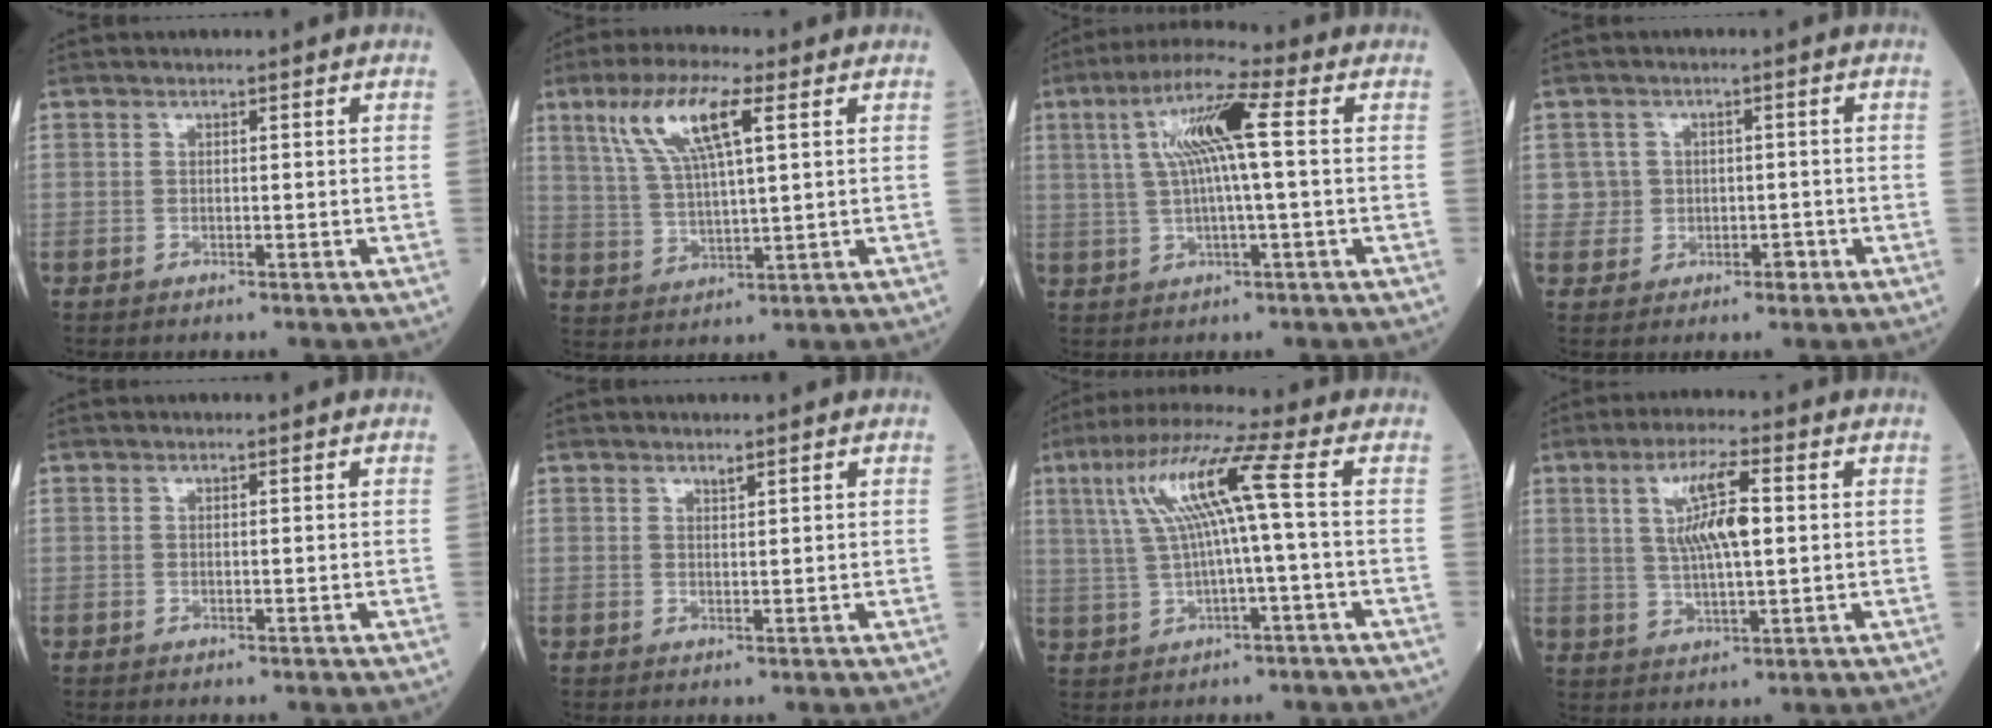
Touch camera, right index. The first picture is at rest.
{"total": 10.5, "force": [4.7, 1.9, 9.2], "torque": [-0.191, 0.017, 0.093]}
{"total": 10.6, "force": [2.3, 0.8, 10.3], "torque": [-0.201, 0.024, 0.039]}
{"total": 3.4, "force": [-0.2, 3.4, 0.3], "torque": [0.009, 0.008, 0.001]}
{"total": 0.0}
{"total": 0.9, "force": [0.8, 0.1, 0.4], "torque": [-0.010, -0.005, 0.014]}
{"total": 10.4, "force": [1.6, -0.5, 10.2], "torque": [-0.196, 0.029, 0.034]}
{"total": 8.6, "force": [1.9, 1.6, 8.3], "torque": [-0.156, 0.007, 0.039]}